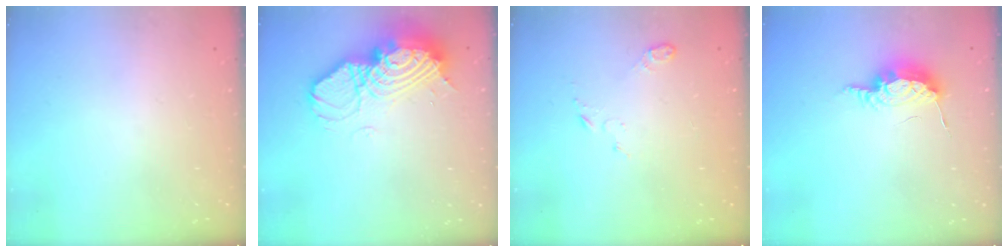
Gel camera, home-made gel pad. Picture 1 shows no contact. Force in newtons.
{"total": 17.0, "press": 17.0, "slide": 1.5}
{"total": 4.7, "press": 4.6, "slide": 0.9}
{"total": 8.3, "press": 8.3, "slide": 0.2}